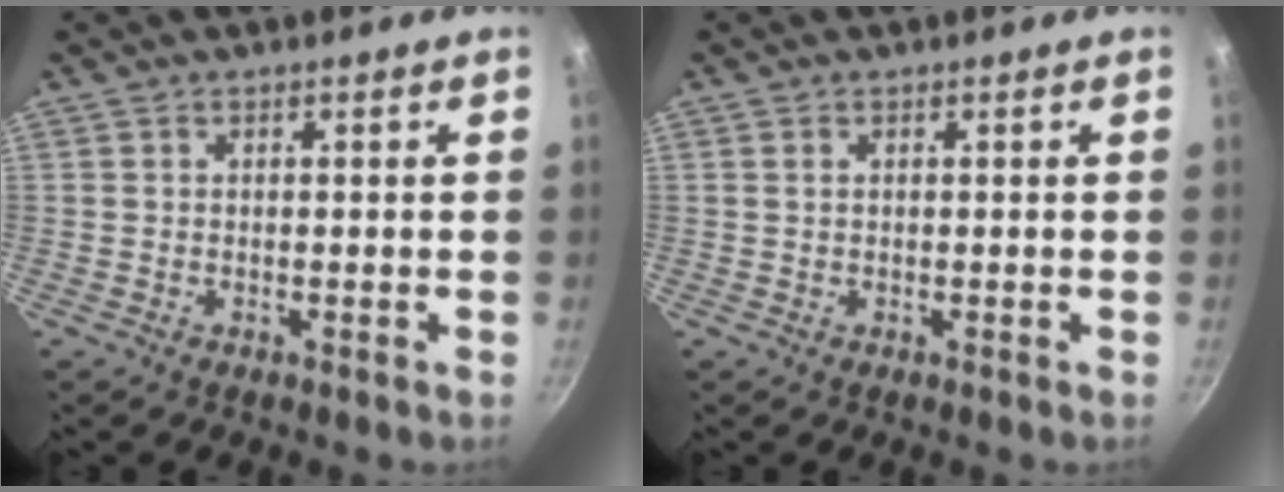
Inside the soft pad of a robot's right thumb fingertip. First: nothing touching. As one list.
[{"total": 0.6, "force": [0.3, 0.3, 0.4], "torque": [-0.009, 0.001, 0.006]}]